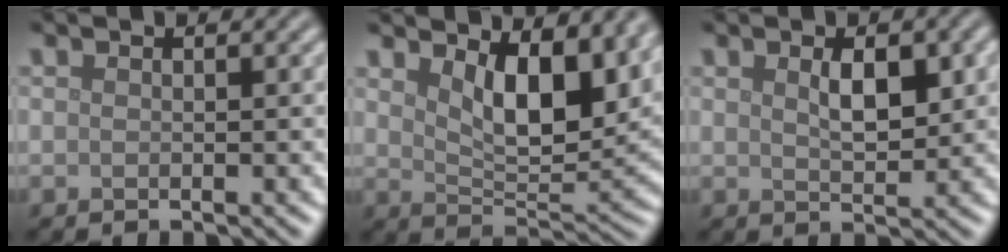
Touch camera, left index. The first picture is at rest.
{"total": 7.2, "force": [3.4, 3.2, 5.6], "torque": [-0.091, -0.013, 0.054]}
{"total": 3.0, "force": [1.0, 1.3, 2.5], "torque": [-0.045, -0.001, 0.020]}